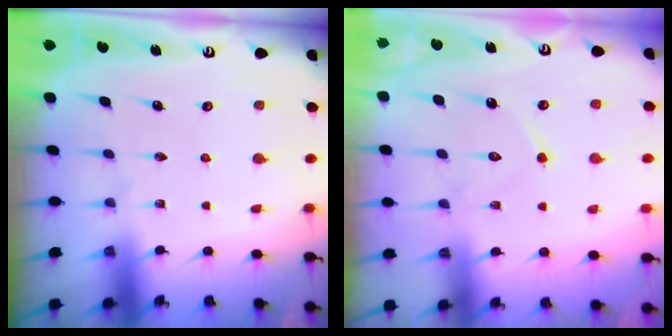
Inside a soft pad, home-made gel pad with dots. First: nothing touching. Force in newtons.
{"total": 9.7, "press": 9.7, "slide": 0.9}